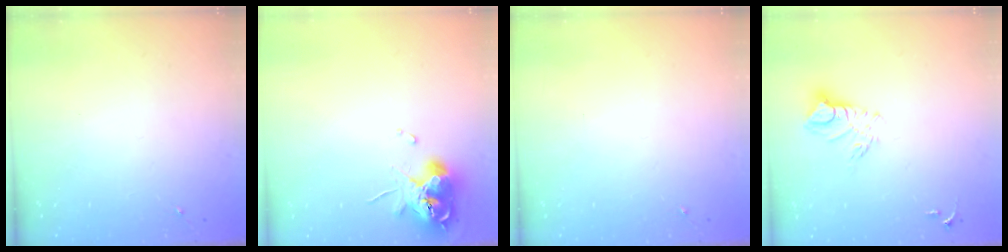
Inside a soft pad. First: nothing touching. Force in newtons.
{"total": 11.3, "press": 11.2, "slide": 1.4}
{"total": 0.0}
{"total": 9.3, "press": 9.3, "slide": 0.9}